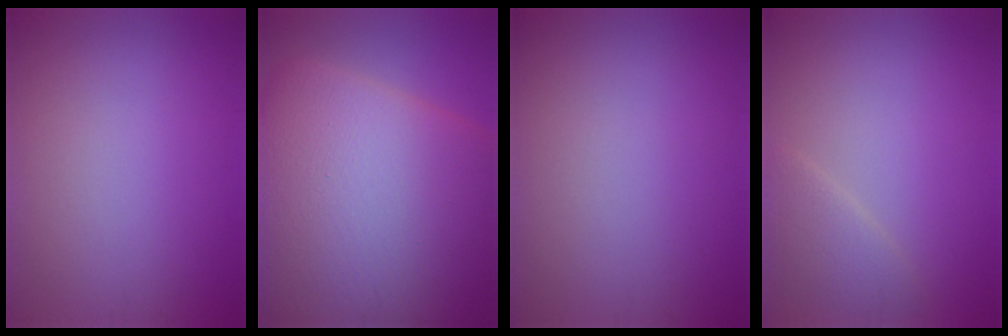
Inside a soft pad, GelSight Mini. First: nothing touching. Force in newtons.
{"total": 22.3, "press": 22.3, "slide": 0.8}
{"total": 0.0}
{"total": 2.2, "press": 2.1, "slide": 0.1}